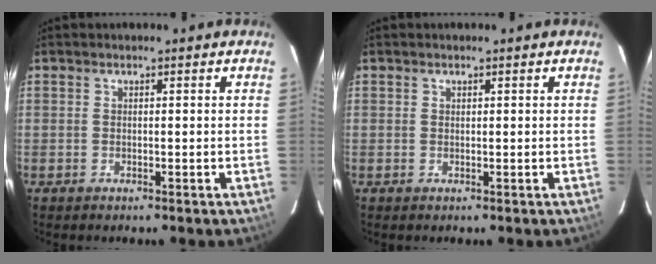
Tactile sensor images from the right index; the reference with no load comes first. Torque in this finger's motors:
{"motor_torque": [-0.14, 0.18, -0.03, 0.00]}